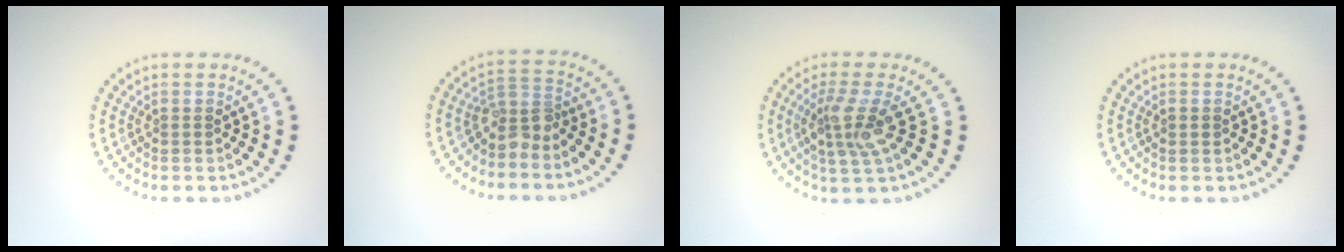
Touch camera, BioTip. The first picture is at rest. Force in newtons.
{"total": 2.6, "press": 1.9, "slide": 1.7}
{"total": 3.4, "press": 2.8, "slide": 1.8}
{"total": 0.8, "press": 0.7, "slide": 0.1}